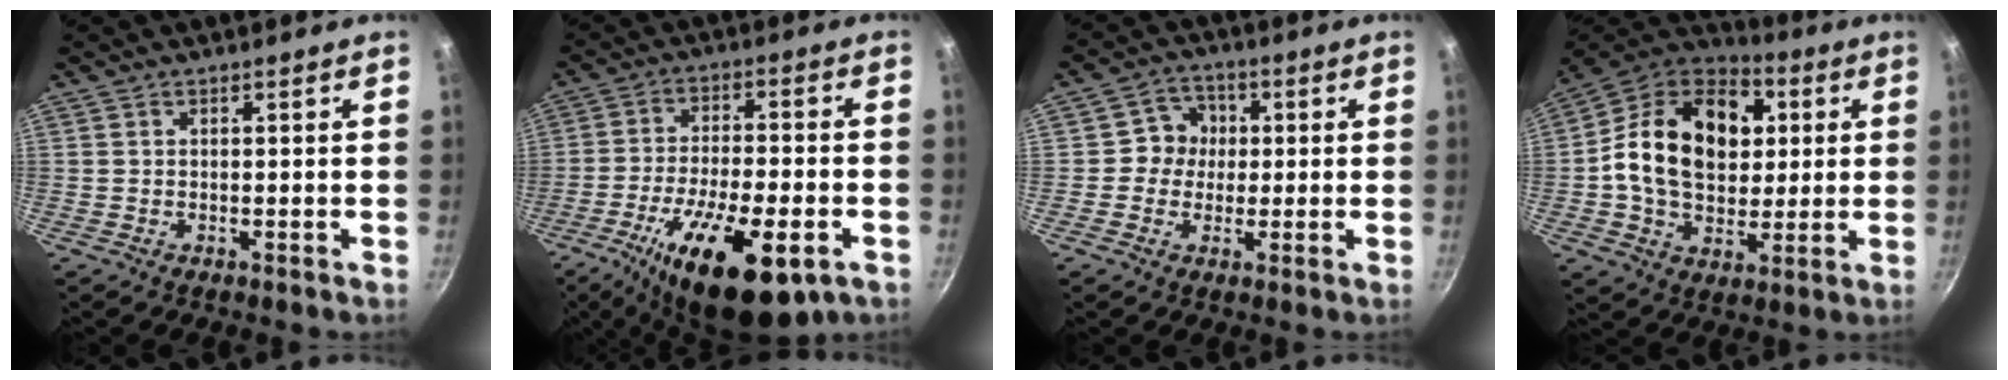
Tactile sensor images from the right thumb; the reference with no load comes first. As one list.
[{"total": 20.4, "force": [-9.1, 7.5, 16.7], "torque": [-0.267, 0.012, -0.144]}, {"total": 5.8, "force": [0.3, 5.6, 1.6], "torque": [0.016, 0.011, -0.008]}, {"total": 22.2, "force": [3.4, 16.0, 15.0], "torque": [-0.229, 0.019, 0.046]}]